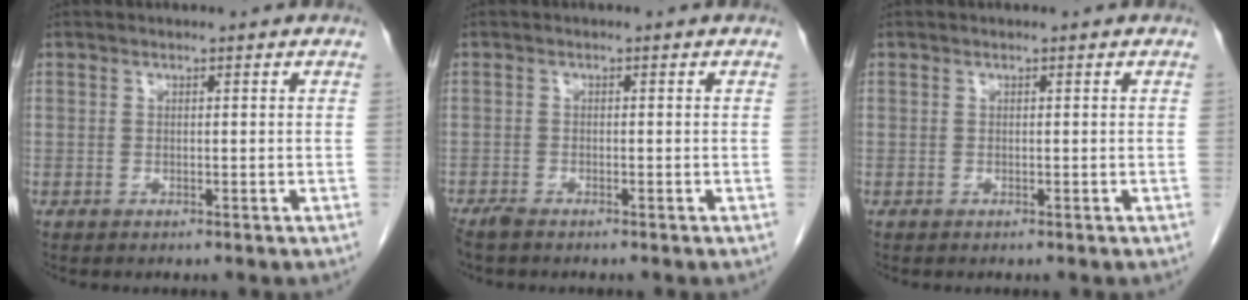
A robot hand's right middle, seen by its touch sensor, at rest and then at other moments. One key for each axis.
{"total": 2.0, "fx": -1.7, "fy": 0.4, "fz": 1.0, "tx": -0.023, "ty": -0.006, "tz": -0.032}
{"total": 0.0}